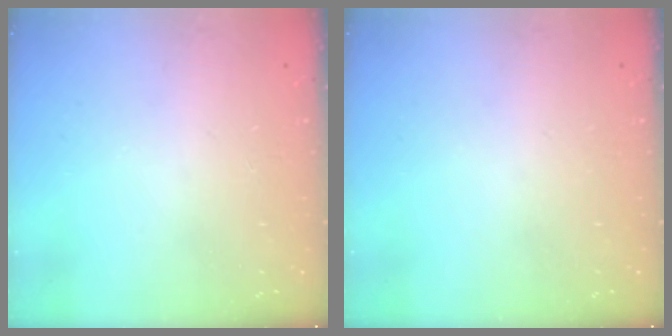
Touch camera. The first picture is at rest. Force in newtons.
{"total": 0.0}